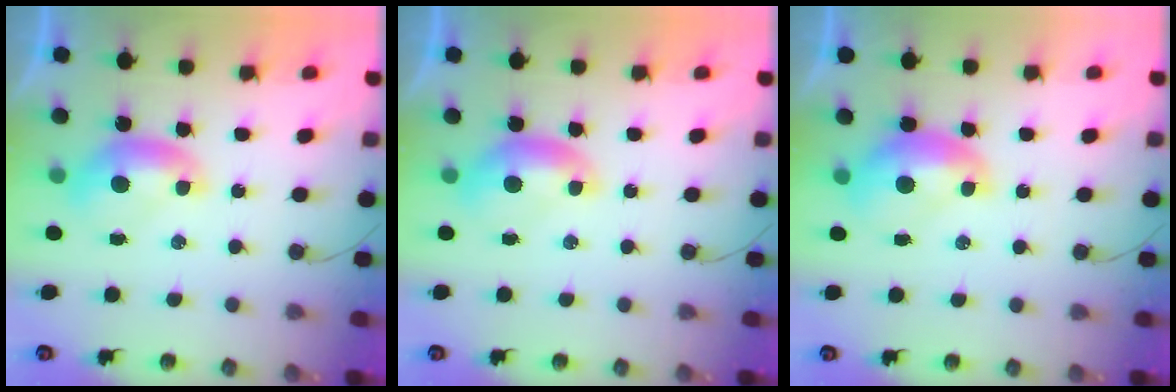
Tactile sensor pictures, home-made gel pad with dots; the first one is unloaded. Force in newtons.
{"total": 0.0}
{"total": 2.1, "press": 2.1, "slide": 0.3}